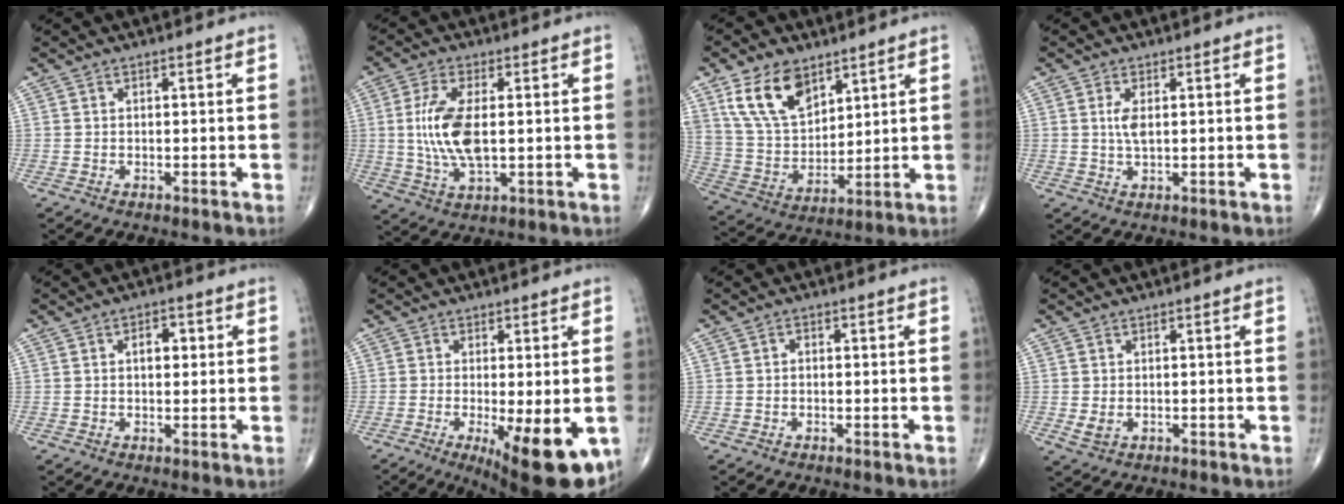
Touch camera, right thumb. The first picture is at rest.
{"total": 10.8, "force": [0.6, 4.7, 9.7], "torque": [-0.207, -0.008, 0.015]}
{"total": 14.3, "force": [8.1, 8.3, 8.4], "torque": [-0.135, -0.033, 0.171]}
{"total": 3.3, "force": [0.7, 1.4, 2.9], "torque": [-0.061, -0.003, 0.015]}
{"total": 3.8, "force": [0.7, 2.3, 3.0], "torque": [-0.035, 0.006, 0.009]}
{"total": 14.5, "force": [-5.1, 4.5, 12.8], "torque": [-0.151, -0.018, -0.063]}
{"total": 1.1, "force": [0.0, 0.8, 0.7], "torque": [-0.006, 0.005, -0.003]}
{"total": 2.0, "force": [-0.3, 1.5, 1.4], "torque": [-0.023, -0.003, -0.002]}